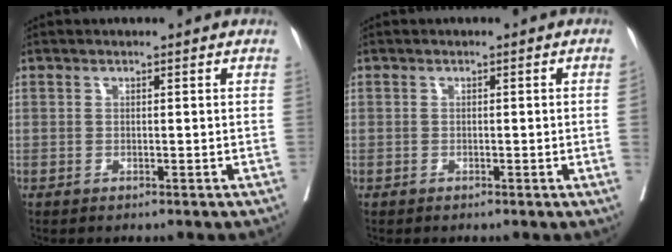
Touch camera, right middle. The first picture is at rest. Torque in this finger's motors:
{"motor_torque": [1.08, -1.06, -0.05, -0.21]}